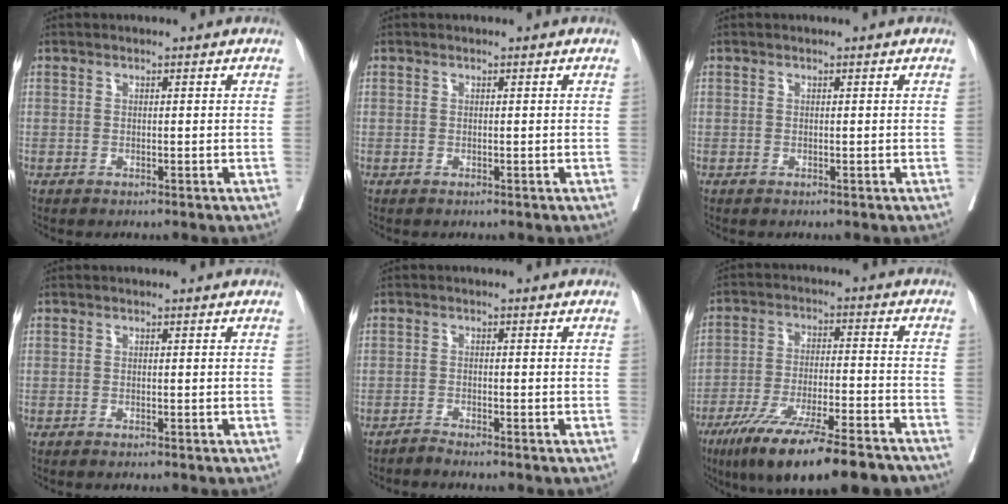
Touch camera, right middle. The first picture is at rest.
{"total": 0.0}
{"total": 0.0}
{"total": 1.5, "force": [-1.3, -0.1, 0.7], "torque": [-0.009, -0.001, -0.017]}
{"total": 1.5, "force": [-1.4, -0.6, 0.1], "torque": [-0.001, -0.001, -0.030]}
{"total": 19.5, "force": [-14.5, 2.7, 12.8], "torque": [-0.182, -0.029, -0.232]}